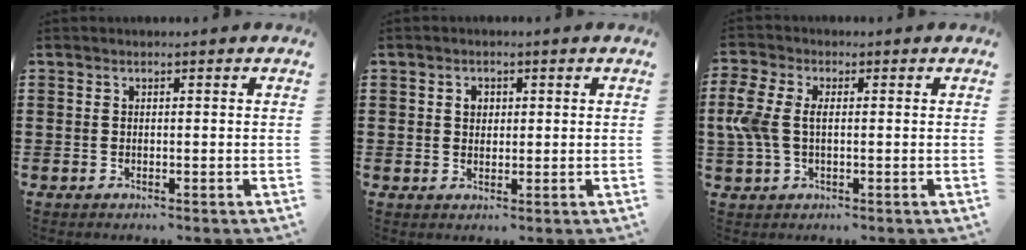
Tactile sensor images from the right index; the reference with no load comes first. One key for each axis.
{"total": 1.7, "fx": 0.5, "fy": 1.4, "fz": 0.9, "tx": -0.022, "ty": 0.009, "tz": 0.008}
{"total": 5.2, "fx": -0.1, "fy": 2.8, "fz": 4.4, "tx": -0.121, "ty": -0.006, "tz": -0.012}